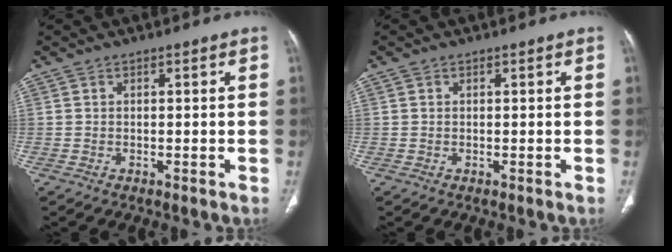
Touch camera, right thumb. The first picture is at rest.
{"total": 0.0}